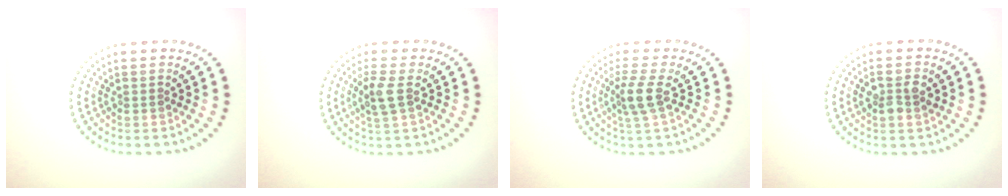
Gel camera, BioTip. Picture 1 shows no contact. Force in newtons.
{"total": 2.5, "press": 2.3, "slide": 1.0}
{"total": 2.8, "press": 2.1, "slide": 1.8}
{"total": 2.5, "press": 2.4, "slide": 0.5}